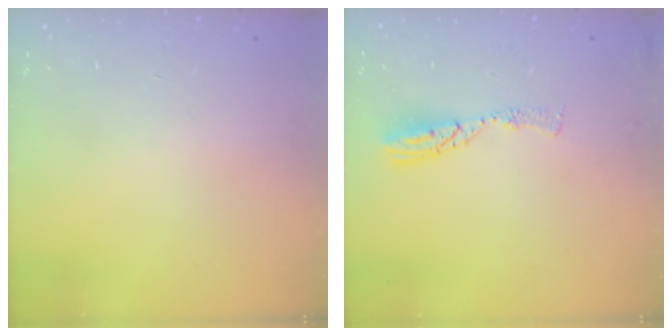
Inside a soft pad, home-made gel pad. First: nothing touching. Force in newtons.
{"total": 7.8, "press": 7.8, "slide": 0.8}